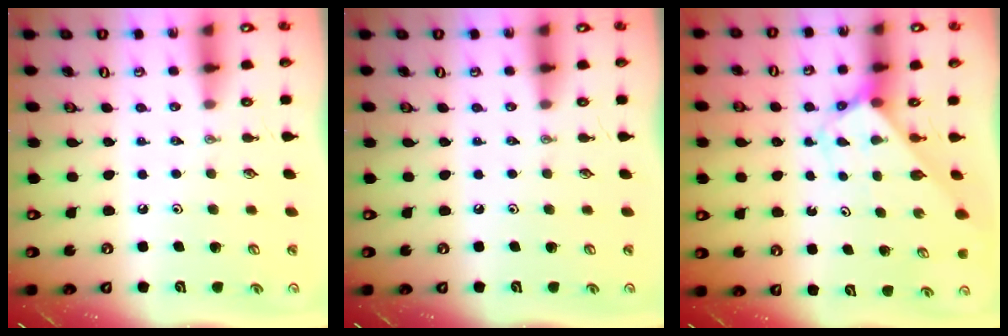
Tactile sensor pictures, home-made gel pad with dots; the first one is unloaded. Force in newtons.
{"total": 0.0}
{"total": 2.8, "press": 2.8, "slide": 0.1}